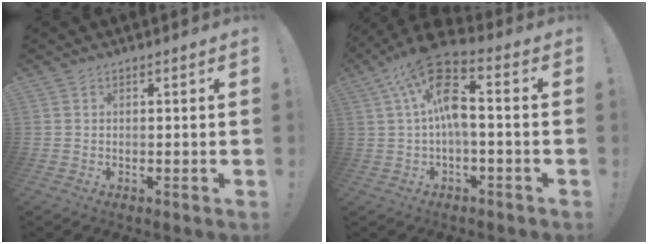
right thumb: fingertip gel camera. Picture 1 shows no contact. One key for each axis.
{"total": 14.4, "fx": 2.6, "fy": 5.6, "fz": 13.0, "tx": -0.245, "ty": -0.001, "tz": 0.040}